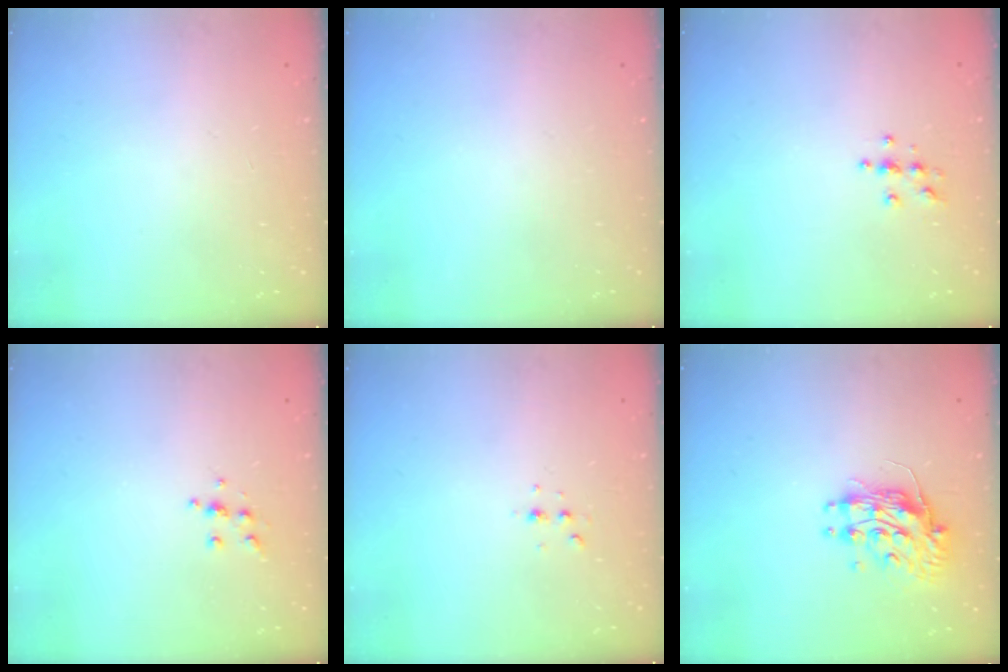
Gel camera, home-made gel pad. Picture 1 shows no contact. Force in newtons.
{"total": 0.0}
{"total": 3.9, "press": 3.8, "slide": 0.4}
{"total": 5.4, "press": 5.3, "slide": 0.4}
{"total": 2.8, "press": 2.8, "slide": 0.7}
{"total": 10.6, "press": 10.6, "slide": 0.7}